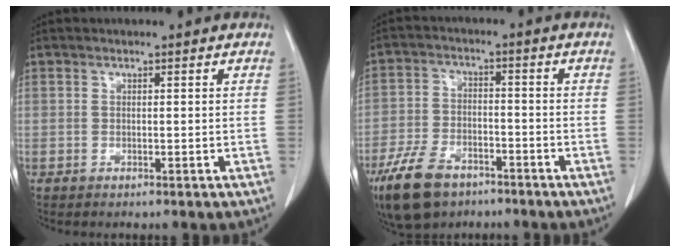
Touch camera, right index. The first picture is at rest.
{"total": 10.4, "force": [-6.9, 5.4, 5.6], "torque": [-0.118, -0.008, -0.121]}